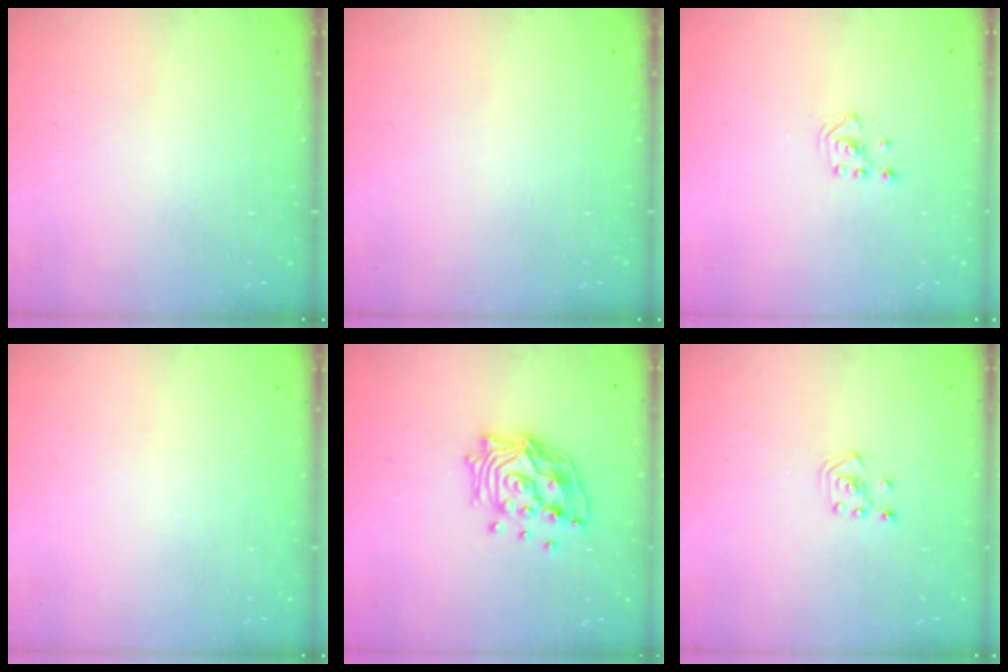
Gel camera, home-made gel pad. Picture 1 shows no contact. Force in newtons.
{"total": 0.0}
{"total": 1.6, "press": 1.5, "slide": 0.2}
{"total": 0.0}
{"total": 15.1, "press": 14.9, "slide": 1.9}
{"total": 2.3, "press": 2.2, "slide": 0.7}